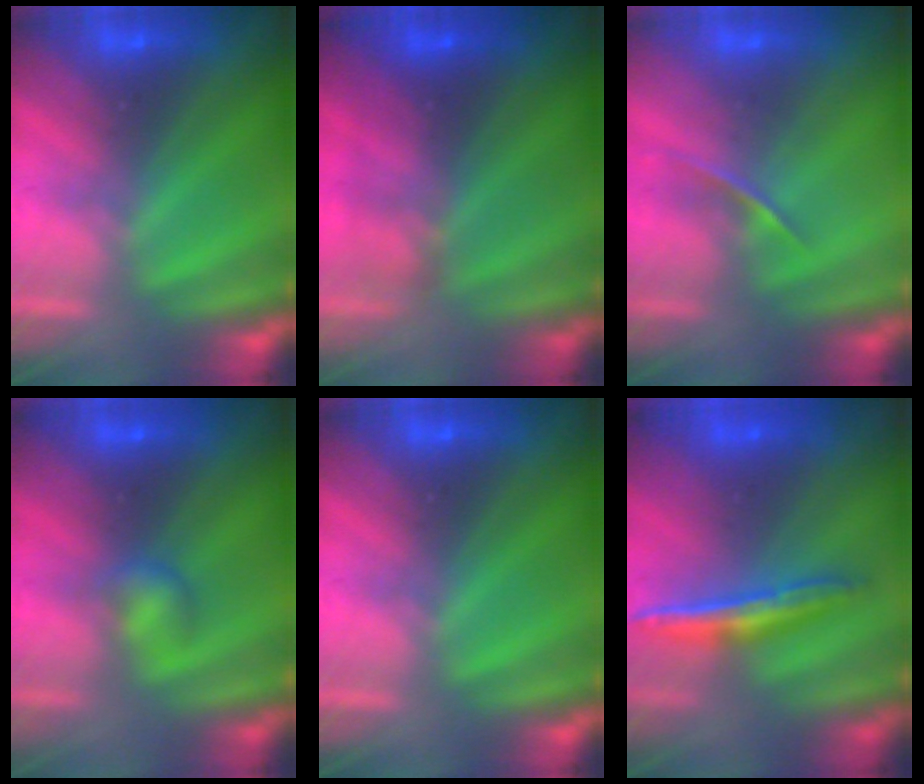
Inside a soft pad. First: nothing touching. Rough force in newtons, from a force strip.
{"total": 3.2}
{"total": 1.3}
{"total": 2.2}
{"total": 0.0}
{"total": 1.6}